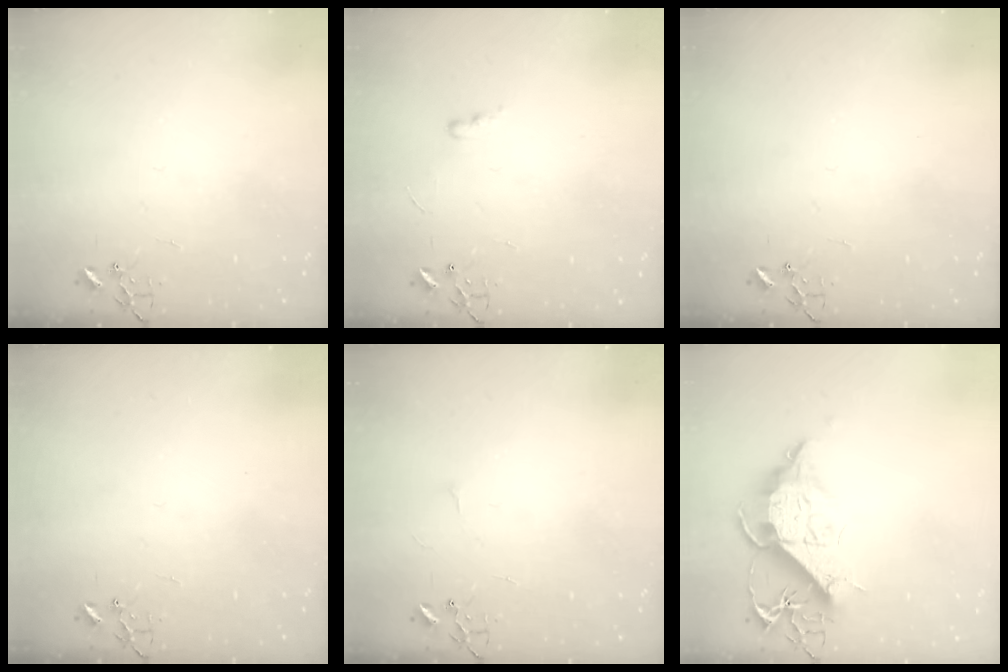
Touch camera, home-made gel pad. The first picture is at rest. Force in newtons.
{"total": 4.0, "press": 3.9, "slide": 0.6}
{"total": 0.0}
{"total": 0.0}
{"total": 3.3, "press": 3.3, "slide": 0.4}
{"total": 13.7, "press": 13.6, "slide": 1.5}